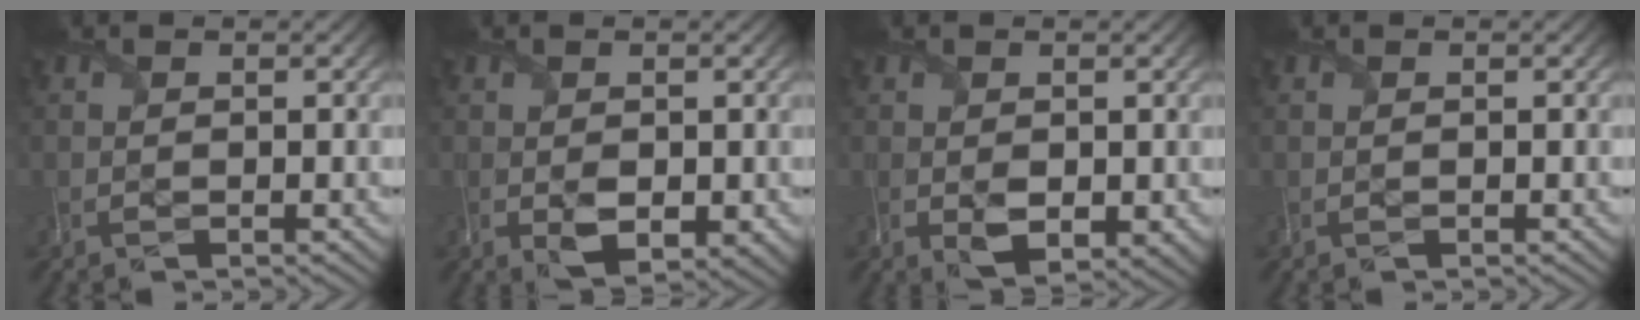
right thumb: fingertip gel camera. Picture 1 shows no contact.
{"total": 3.5, "force": [-0.5, 2.2, 2.7], "torque": [-0.059, -0.017, -0.003]}
{"total": 3.2, "force": [-0.2, 2.1, 2.5], "torque": [-0.055, -0.016, 0.002]}
{"total": 0.0}